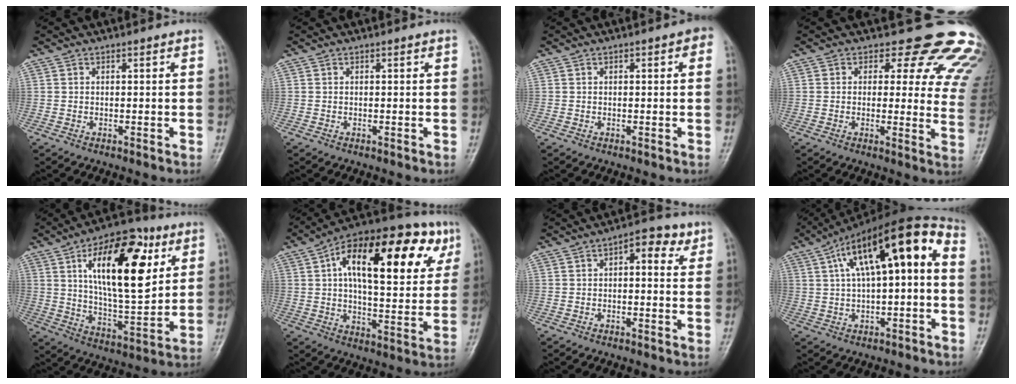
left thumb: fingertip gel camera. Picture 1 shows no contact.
{"total": 0.0}
{"total": 2.4, "force": [0.6, 1.0, 2.1], "torque": [-0.022, 0.009, 0.002]}
{"total": 16.5, "force": [13.9, 7.1, 5.4], "torque": [0.000, -0.099, 0.123]}
{"total": 21.4, "force": [7.7, 9.2, 17.8], "torque": [-0.251, -0.030, 0.123]}
{"total": 26.5, "force": [9.4, 11.7, 21.9], "torque": [-0.293, 0.021, 0.130]}
{"total": 5.7, "force": [2.2, 2.8, 4.4], "torque": [-0.035, 0.006, 0.018]}
{"total": 17.0, "force": [2.9, 6.2, 15.5], "torque": [-0.236, 0.055, 0.036]}